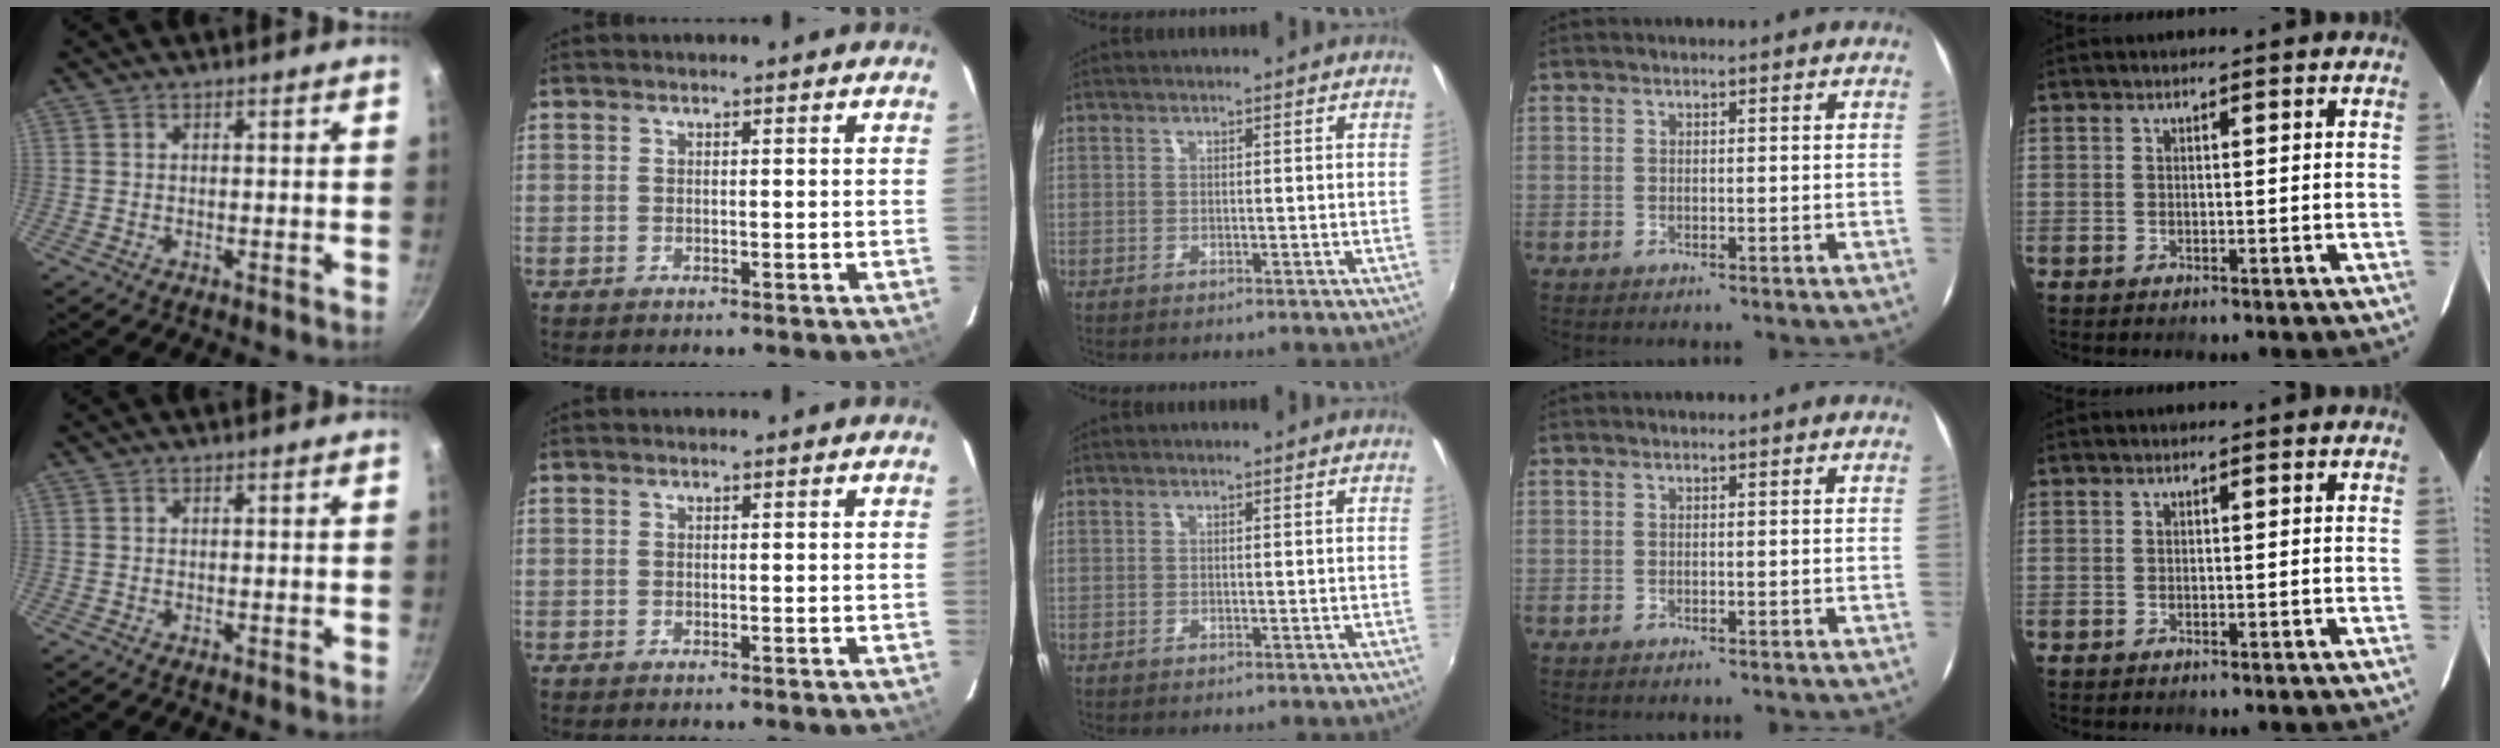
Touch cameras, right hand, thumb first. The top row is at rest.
{}